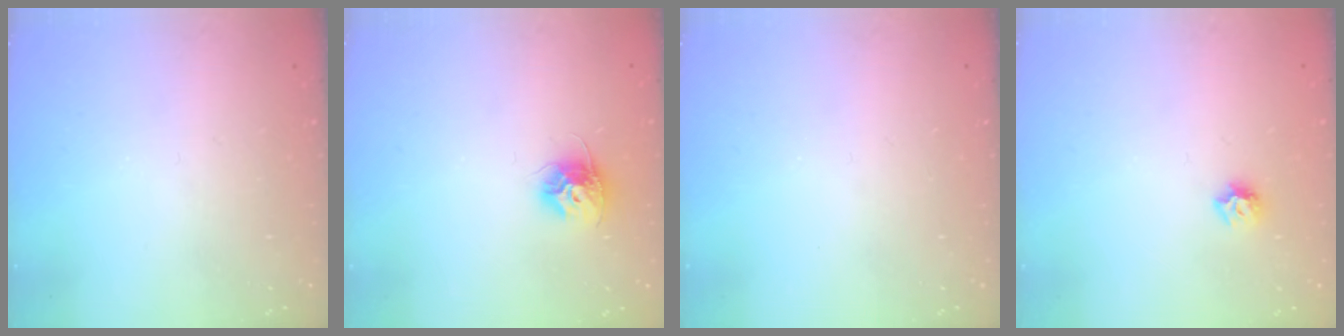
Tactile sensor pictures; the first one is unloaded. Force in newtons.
{"total": 9.4, "press": 9.4, "slide": 0.2}
{"total": 0.0}
{"total": 5.8, "press": 5.8, "slide": 0.7}